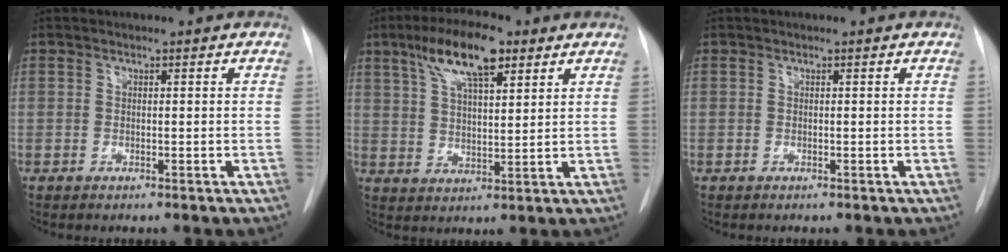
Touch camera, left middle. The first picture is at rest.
{"total": 10.7, "force": [6.1, 3.0, 8.3], "torque": [-0.153, 0.018, 0.107]}
{"total": 0.0}